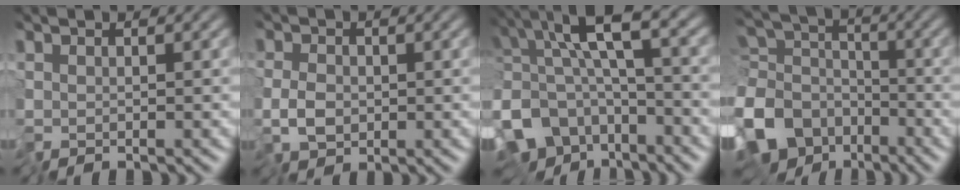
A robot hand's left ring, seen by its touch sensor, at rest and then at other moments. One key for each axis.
{"total": 3.0, "fx": -1.0, "fy": 2.0, "fz": 2.0, "tx": -0.035, "ty": 0.001, "tz": -0.029}
{"total": 11.0, "fx": -6.0, "fy": 5.8, "fz": 7.1, "tx": -0.137, "ty": -0.006, "tz": -0.113}
{"total": 13.4, "fx": -8.0, "fy": 9.3, "fz": 5.5, "tx": -0.153, "ty": -0.026, "tz": -0.139}